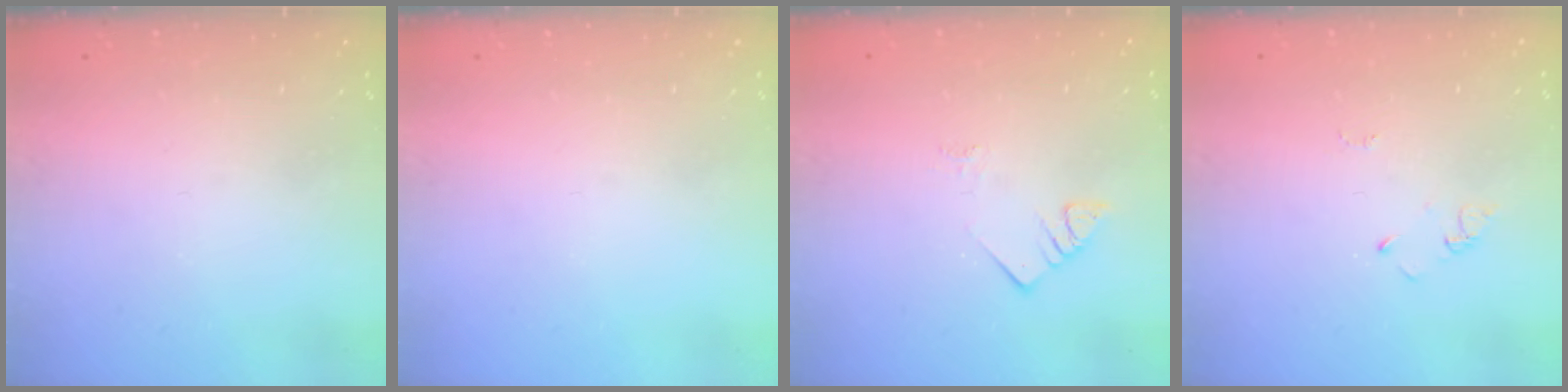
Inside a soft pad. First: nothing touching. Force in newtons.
{"total": 0.0}
{"total": 3.6, "press": 3.6, "slide": 0.5}
{"total": 2.9, "press": 2.9, "slide": 0.3}